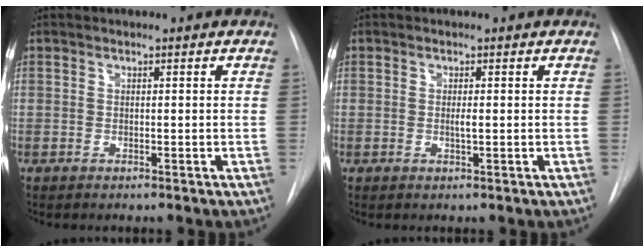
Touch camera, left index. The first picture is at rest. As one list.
[{"total": 0.8, "force": [0.1, 0.0, 0.7], "torque": [-0.016, -0.003, 0.004]}]